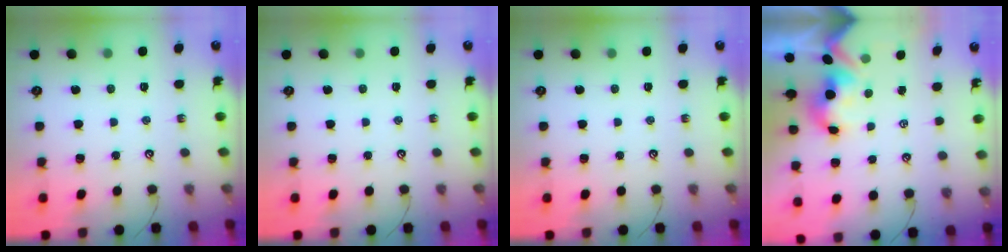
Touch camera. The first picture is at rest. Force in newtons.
{"total": 0.0}
{"total": 0.0}
{"total": 1.8, "press": 1.7, "slide": 0.7}